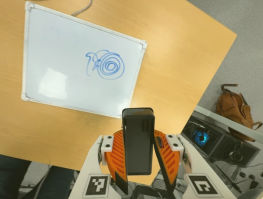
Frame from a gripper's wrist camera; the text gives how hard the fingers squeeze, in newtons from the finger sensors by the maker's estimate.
{"total": 5.0, "left": 4.6, "right": 5.4}